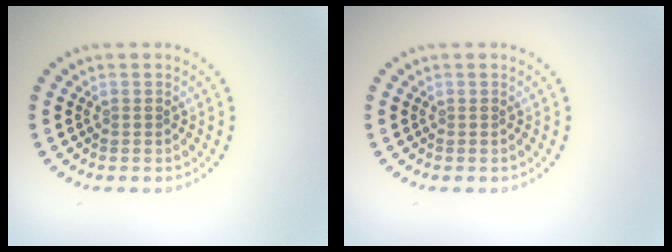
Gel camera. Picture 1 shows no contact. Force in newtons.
{"total": 0.0}